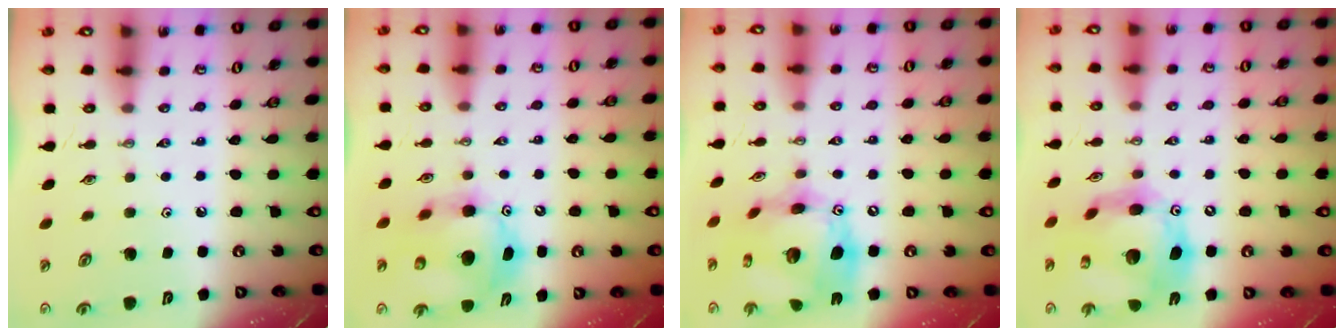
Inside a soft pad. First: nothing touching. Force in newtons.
{"total": 12.9, "press": 12.6, "slide": 2.8}
{"total": 20.5, "press": 20.4, "slide": 2.1}
{"total": 18.7, "press": 18.6, "slide": 2.0}